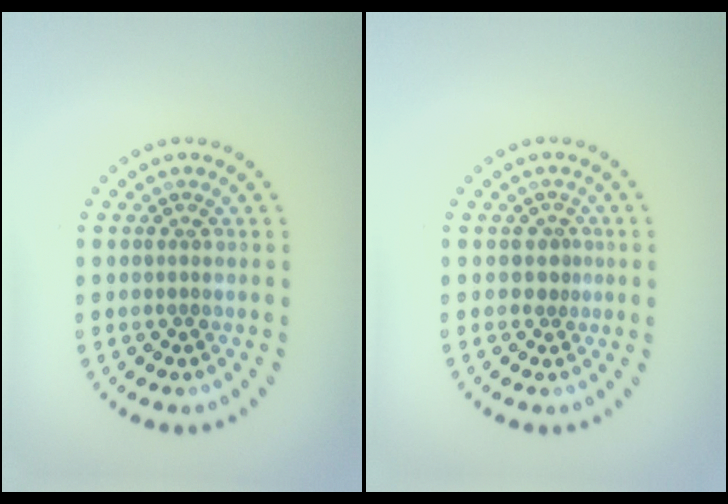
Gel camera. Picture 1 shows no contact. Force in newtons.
{"total": 1.1, "press": 0.7, "slide": 0.9}